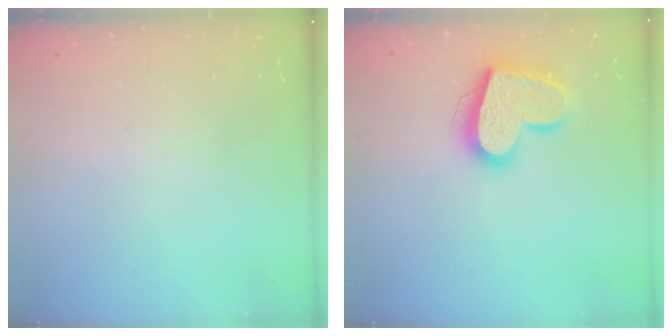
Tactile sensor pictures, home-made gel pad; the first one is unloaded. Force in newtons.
{"total": 17.7, "press": 17.7, "slide": 1.5}